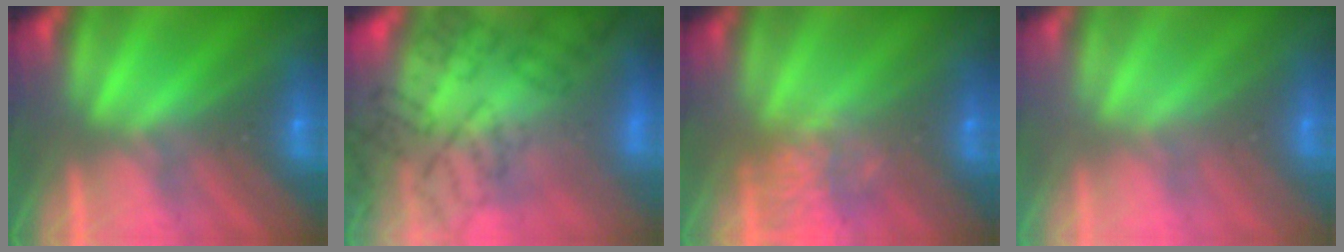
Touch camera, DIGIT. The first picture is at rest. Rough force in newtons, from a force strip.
{"total": 11.6}
{"total": 4.6}
{"total": 3.0}